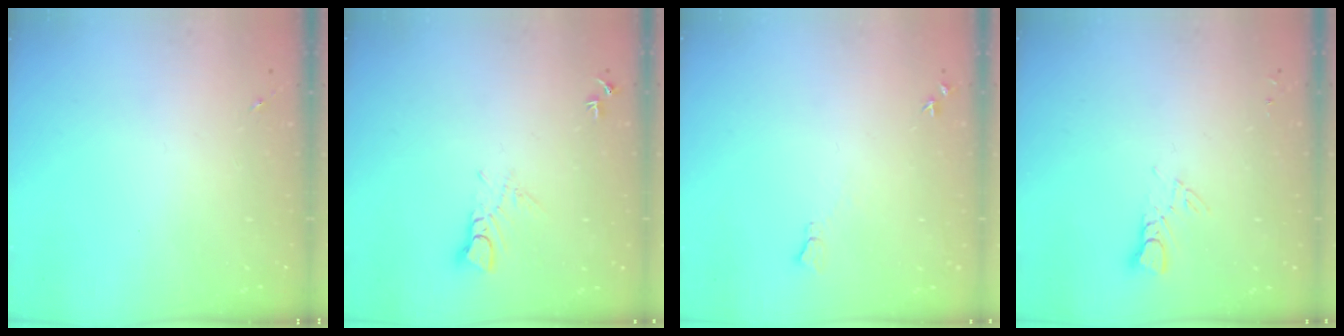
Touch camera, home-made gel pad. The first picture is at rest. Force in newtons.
{"total": 7.2, "press": 7.2, "slide": 0.8}
{"total": 5.5, "press": 5.5, "slide": 0.7}
{"total": 4.5, "press": 4.5, "slide": 0.5}